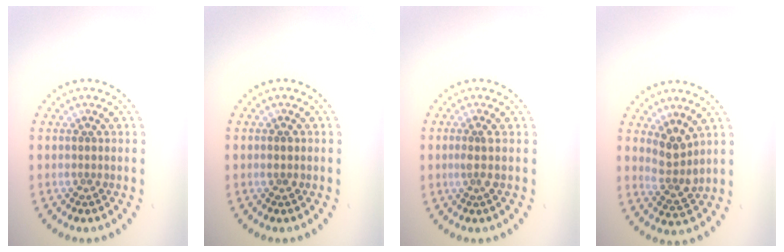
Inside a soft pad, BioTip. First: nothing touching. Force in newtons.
{"total": 1.0, "press": 1.0, "slide": 0.1}
{"total": 1.5, "press": 1.0, "slide": 1.0}
{"total": 2.7, "press": 2.2, "slide": 1.6}